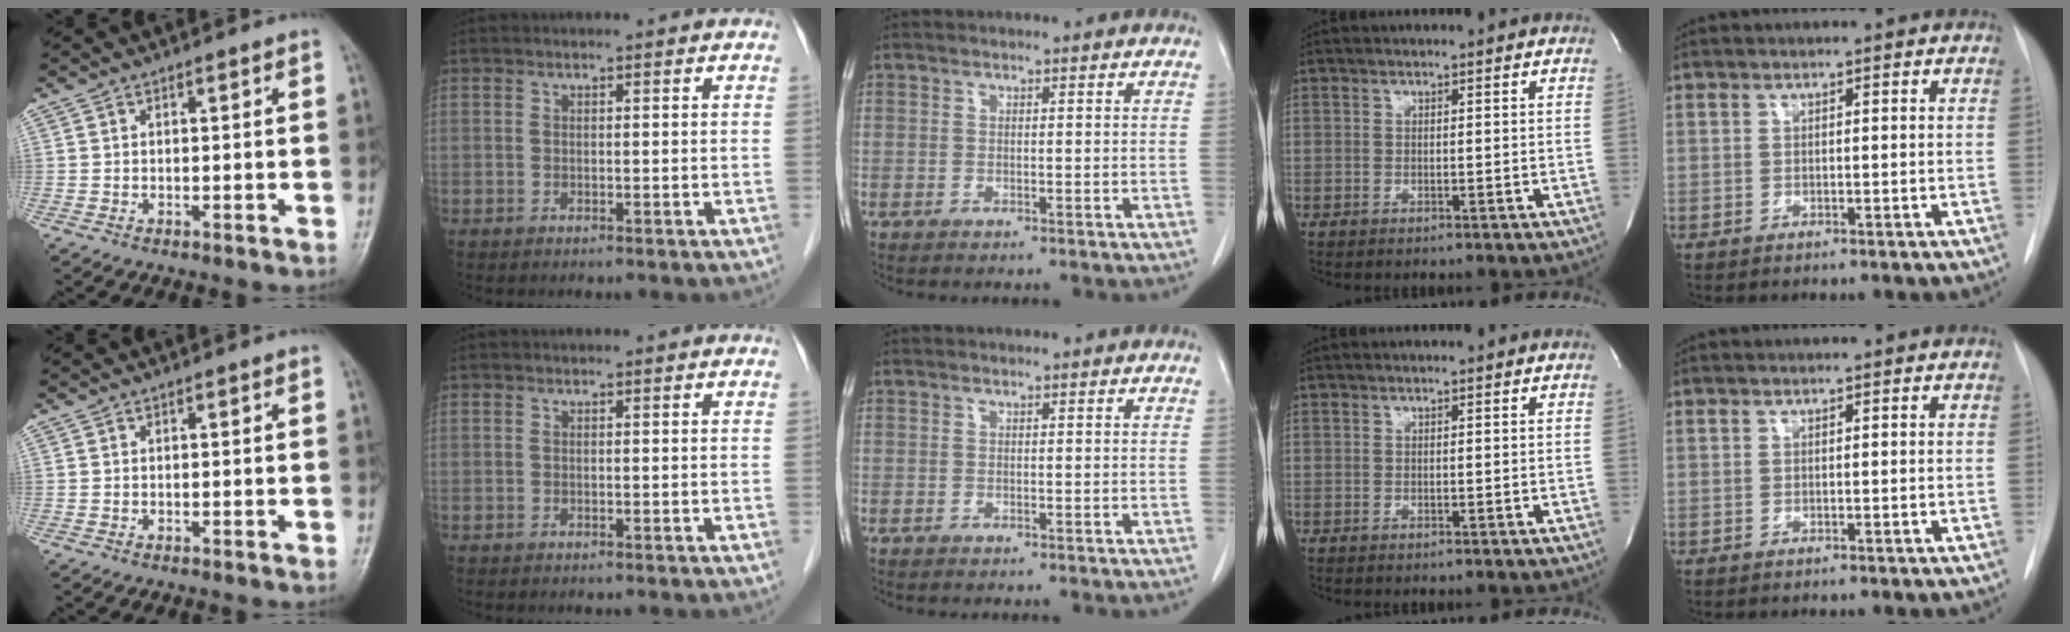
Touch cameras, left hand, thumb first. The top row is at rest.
{}